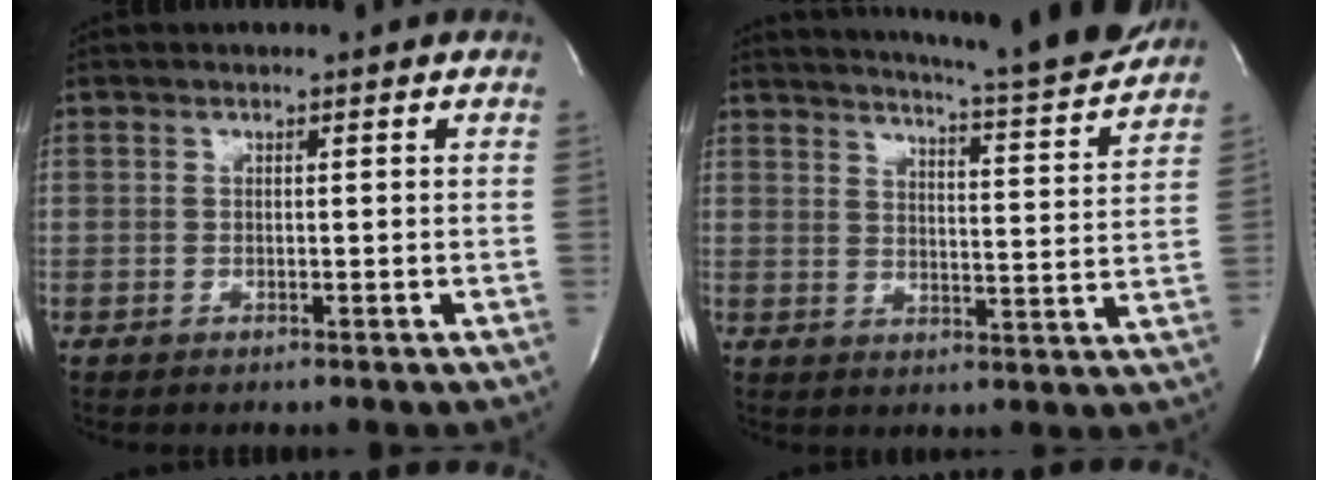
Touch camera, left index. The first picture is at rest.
{"total": 16.6, "force": [15.4, -0.7, 6.1], "torque": [-0.101, -0.051, 0.197]}